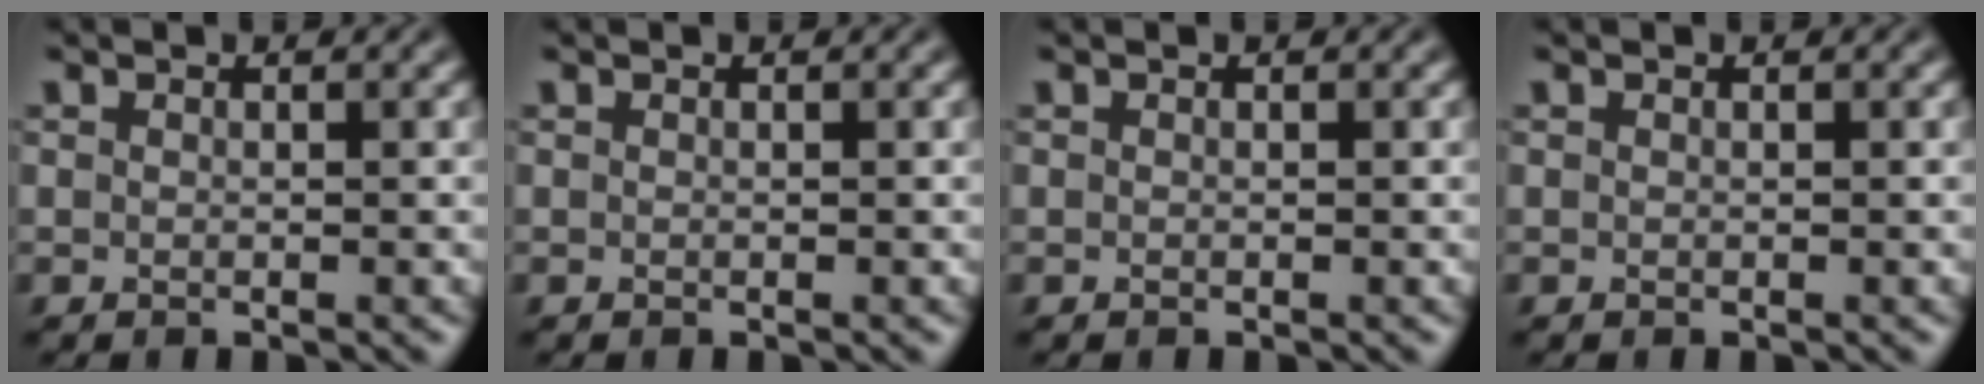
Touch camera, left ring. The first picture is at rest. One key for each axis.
{"total": 0.0}
{"total": 0.0}
{"total": 0.0}